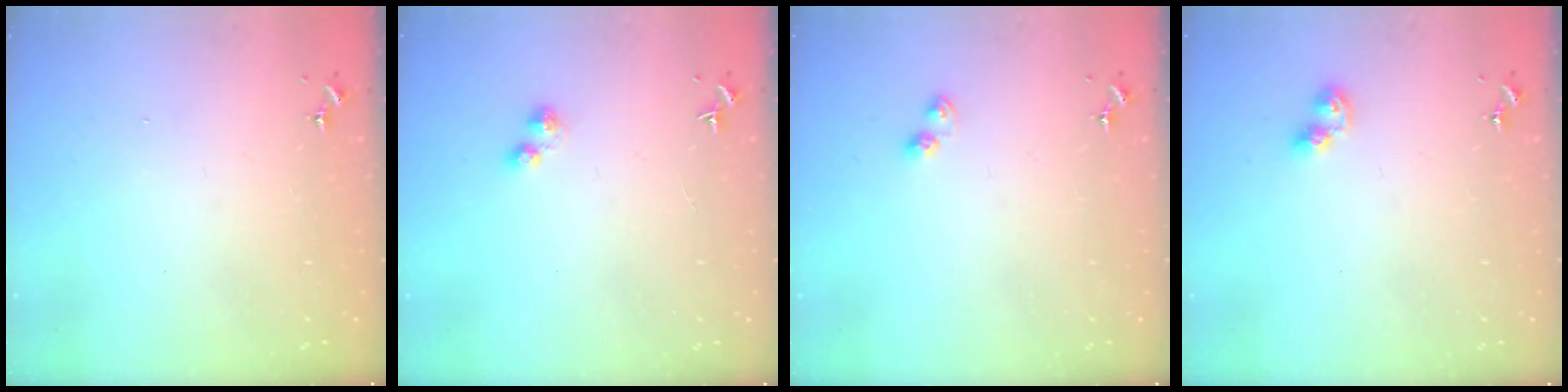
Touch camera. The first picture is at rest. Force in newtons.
{"total": 2.5, "press": 2.5, "slide": 0.4}
{"total": 4.6, "press": 4.6, "slide": 0.4}
{"total": 6.0, "press": 6.0, "slide": 0.3}